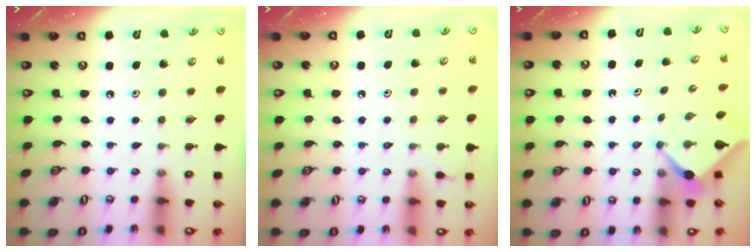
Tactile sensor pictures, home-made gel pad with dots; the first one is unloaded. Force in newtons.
{"total": 3.6, "press": 3.6, "slide": 0.5}
{"total": 2.5, "press": 2.5, "slide": 0.3}